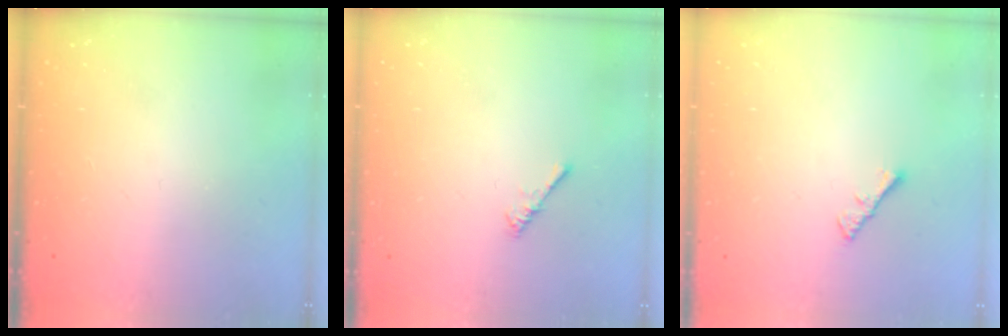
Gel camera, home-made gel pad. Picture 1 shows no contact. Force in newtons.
{"total": 0.0}
{"total": 1.1, "press": 1.1, "slide": 0.4}